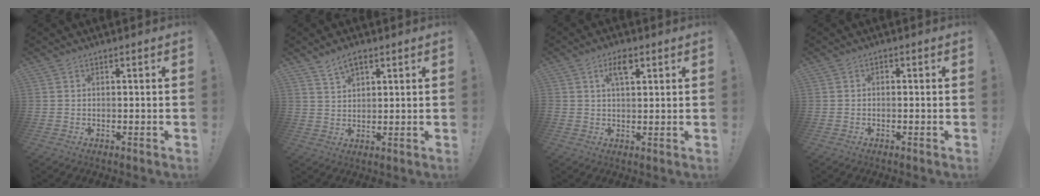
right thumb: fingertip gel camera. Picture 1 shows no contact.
{"total": 5.2, "force": [3.6, 2.7, 2.7], "torque": [-0.044, -0.014, 0.066]}
{"total": 5.4, "force": [2.6, 2.3, 4.1], "torque": [-0.065, 0.000, 0.039]}
{"total": 0.8, "force": [-0.5, 0.6, 0.2], "torque": [-0.009, 0.005, -0.008]}